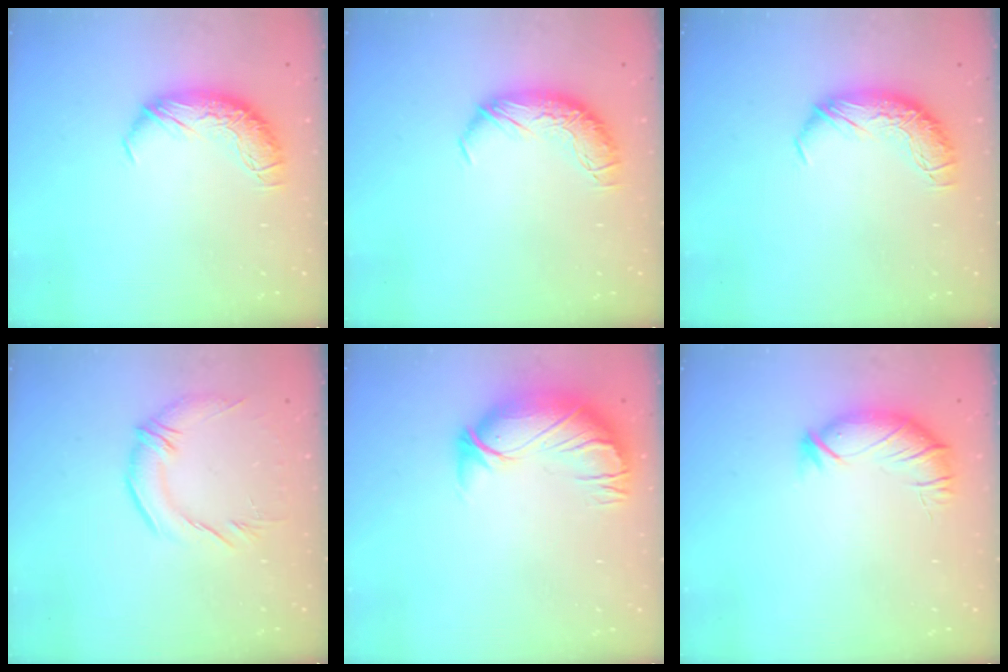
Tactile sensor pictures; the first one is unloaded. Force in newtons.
{"total": 0.0}
{"total": 0.0}
{"total": 2.7, "press": 1.0, "slide": 2.5}
{"total": 2.8, "press": 0.3, "slide": 2.8}
{"total": 3.2, "press": 2.5, "slide": 1.9}